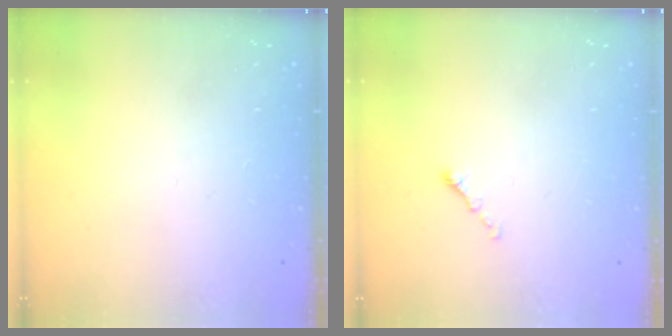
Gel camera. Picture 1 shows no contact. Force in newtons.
{"total": 0.6, "press": 0.5, "slide": 0.2}